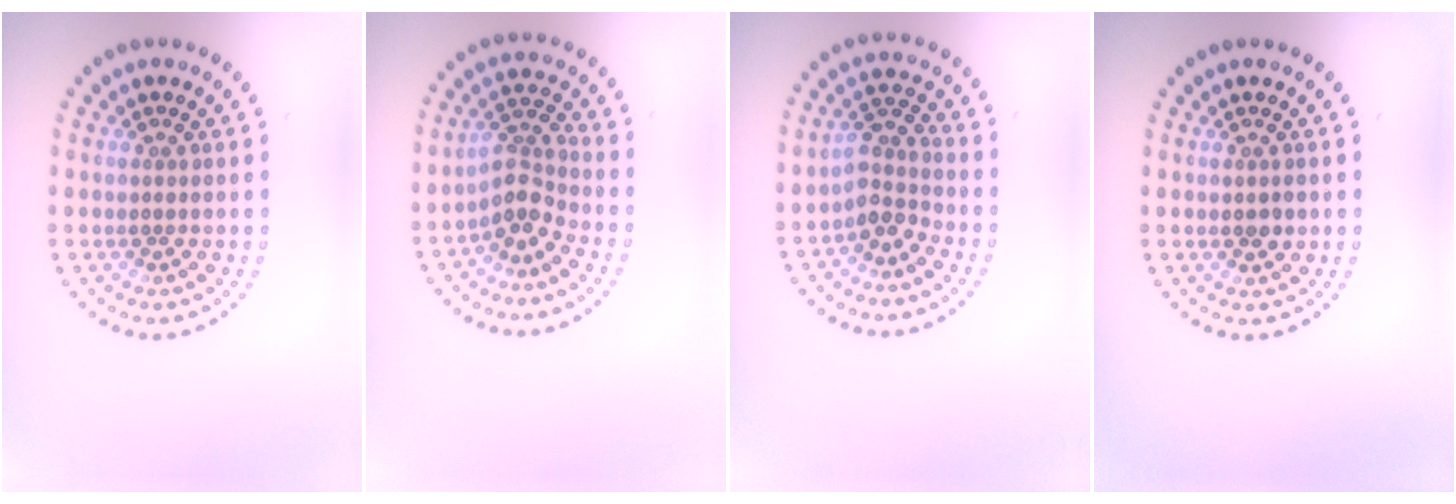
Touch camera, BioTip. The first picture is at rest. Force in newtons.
{"total": 2.9, "press": 2.2, "slide": 1.8}
{"total": 2.6, "press": 2.0, "slide": 1.7}
{"total": 1.2, "press": 1.1, "slide": 0.3}